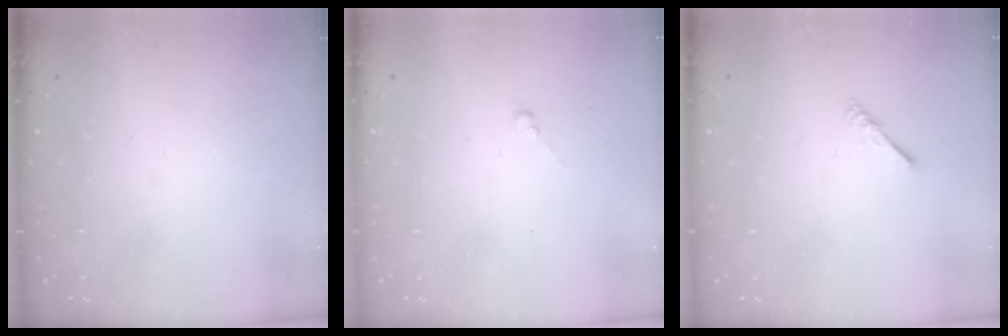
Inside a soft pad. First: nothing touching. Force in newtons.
{"total": 0.0}
{"total": 1.7, "press": 1.6, "slide": 0.4}